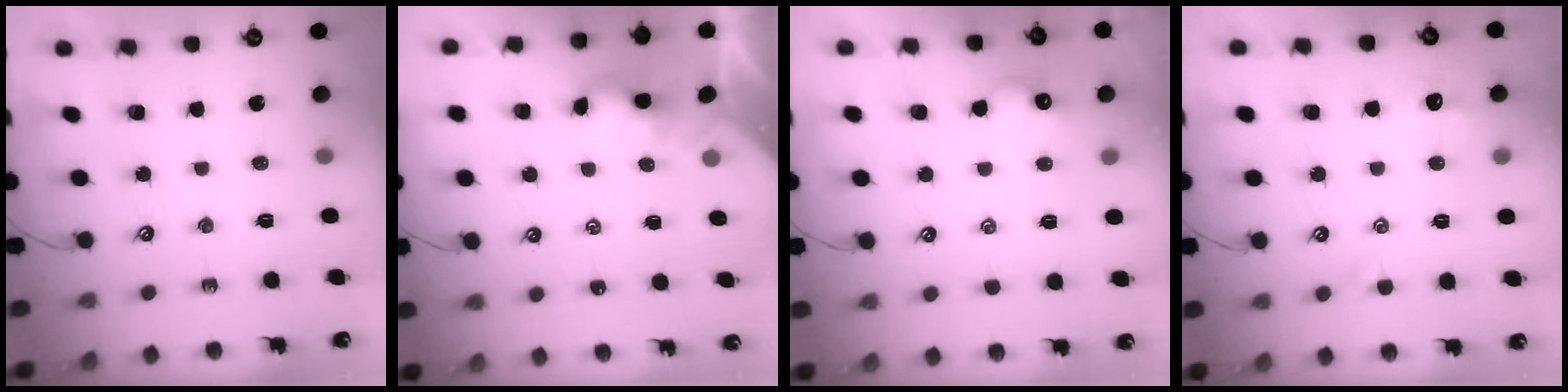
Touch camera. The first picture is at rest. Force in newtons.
{"total": 2.2, "press": 2.2, "slide": 0.2}
{"total": 1.7, "press": 1.6, "slide": 0.7}
{"total": 0.8, "press": 0.5, "slide": 0.7}